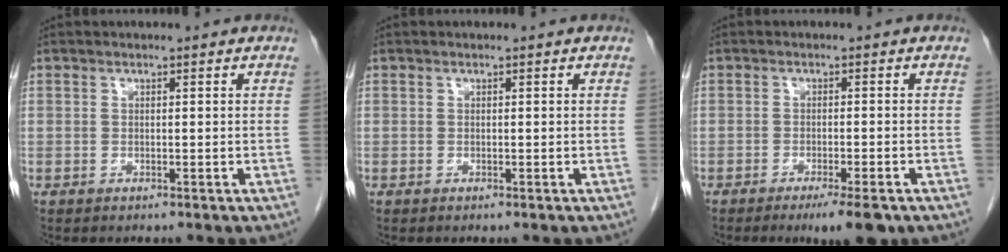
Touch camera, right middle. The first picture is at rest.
{"total": 0.0}
{"total": 5.4, "force": [-3.6, 0.6, 4.0], "torque": [-0.053, -0.012, -0.051]}